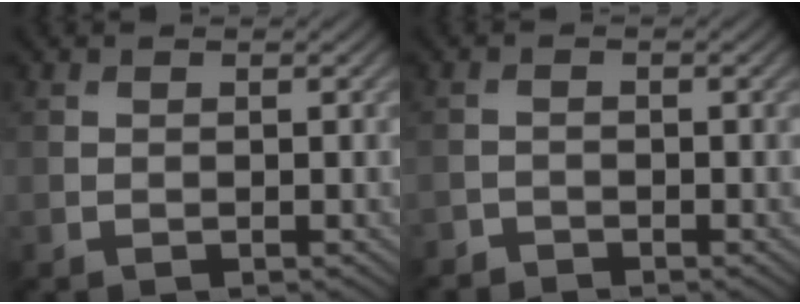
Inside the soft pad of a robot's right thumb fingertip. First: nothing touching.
{"total": 1.5, "force": [-1.5, 0.4, 0.1], "torque": [0.000, -0.002, -0.033]}